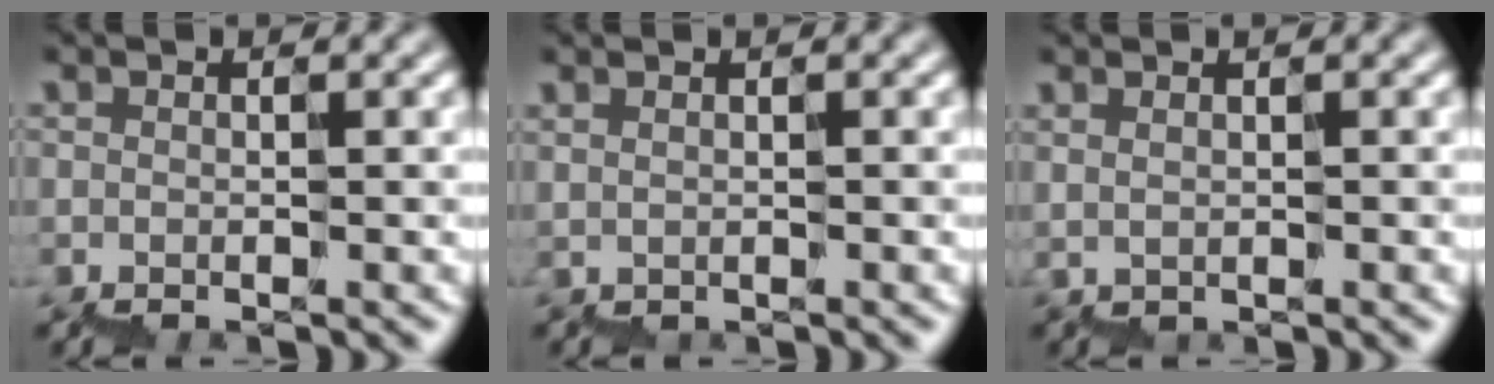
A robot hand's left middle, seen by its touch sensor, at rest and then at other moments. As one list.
[{"total": 0.7, "force": [0.7, 0.0, 0.0], "torque": [0.011, 0.000, 0.010]}, {"total": 1.2, "force": [1.2, -0.2, -0.1], "torque": [0.007, -0.001, 0.018]}]